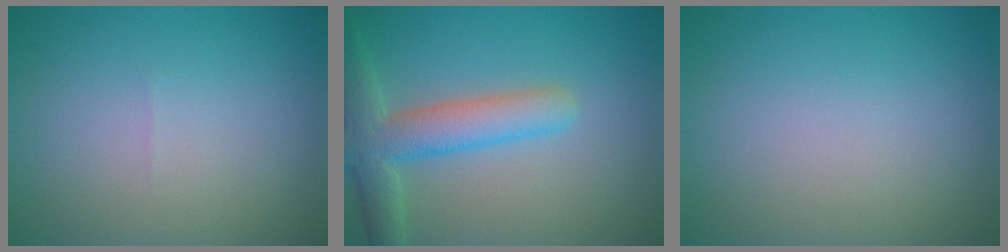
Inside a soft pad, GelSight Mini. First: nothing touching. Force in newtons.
{"total": 5.4, "press": 5.4, "slide": 0.4}
{"total": 0.0}